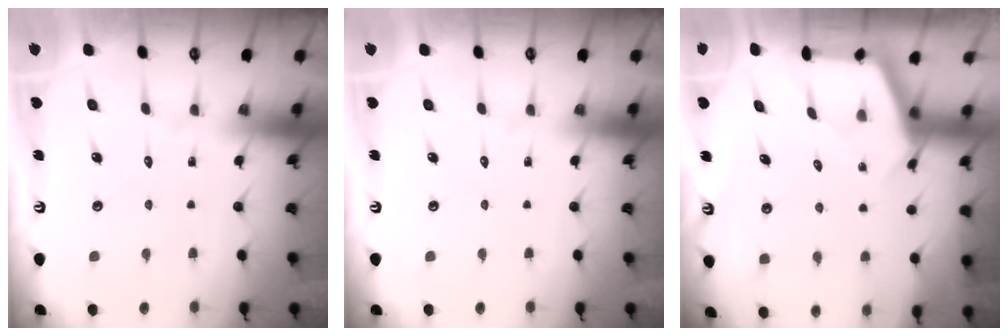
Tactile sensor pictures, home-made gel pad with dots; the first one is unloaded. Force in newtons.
{"total": 0.0}
{"total": 3.0, "press": 3.0, "slide": 0.3}